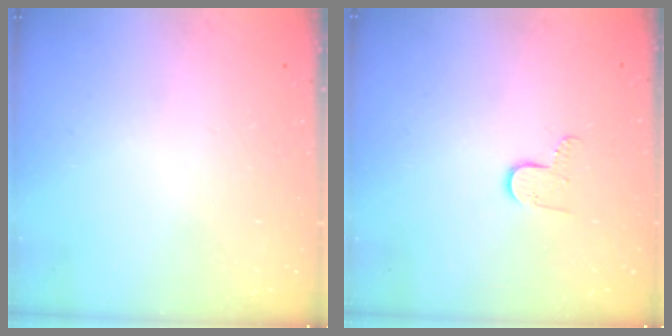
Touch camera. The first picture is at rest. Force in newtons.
{"total": 5.2, "press": 5.2, "slide": 0.4}